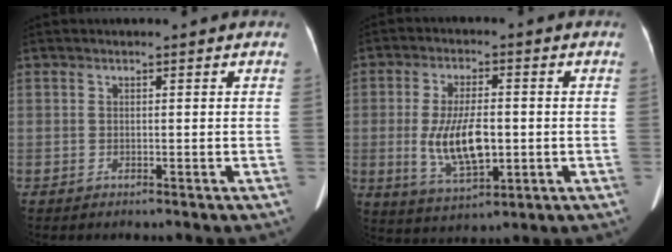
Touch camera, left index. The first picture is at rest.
{"total": 9.4, "force": [-1.3, 3.6, 8.6], "torque": [-0.178, -0.012, -0.017]}